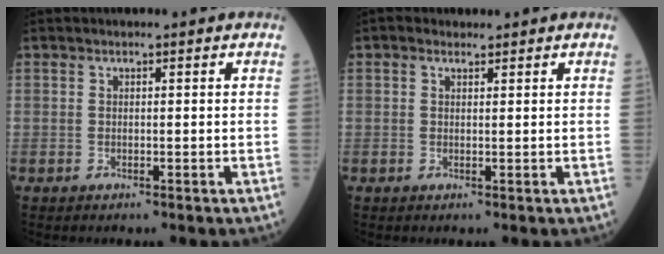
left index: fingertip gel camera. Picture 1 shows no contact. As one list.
[{"total": 0.8, "force": [0.5, 0.5, 0.2], "torque": [-0.010, 0.003, 0.007]}]